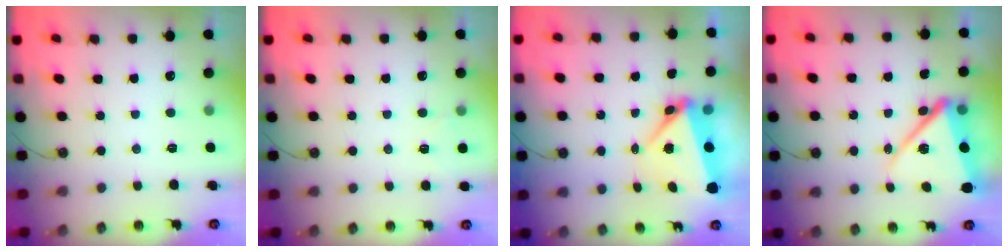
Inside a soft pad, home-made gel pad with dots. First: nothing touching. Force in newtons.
{"total": 3.5, "press": 3.1, "slide": 1.8}
{"total": 6.3, "press": 6.3, "slide": 0.8}
{"total": 13.9, "press": 13.9, "slide": 1.3}